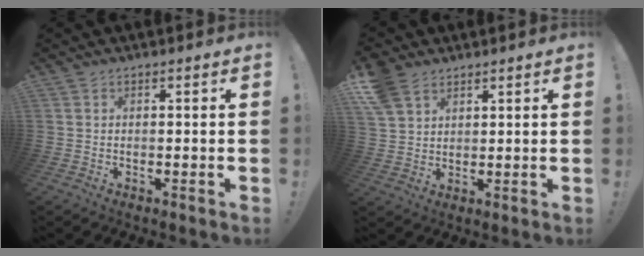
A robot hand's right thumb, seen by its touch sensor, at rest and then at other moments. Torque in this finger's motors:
{"motor_torque": [-0.65, 1.55, 0.33, 0.06, 0.08]}